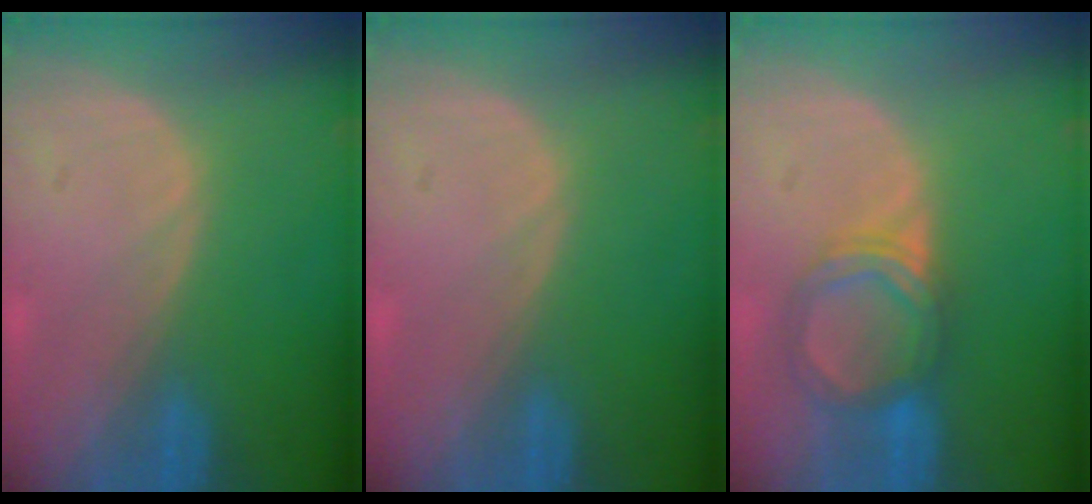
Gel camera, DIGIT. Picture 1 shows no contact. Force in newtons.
{"total": 0.0}
{"total": 5.5, "press": 5.2, "slide": 1.8}